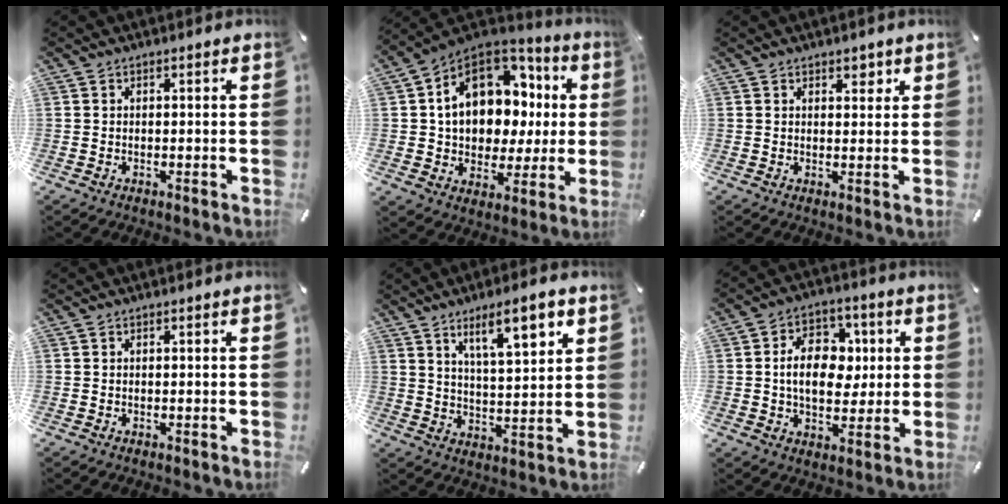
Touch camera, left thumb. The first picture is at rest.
{"total": 17.3, "force": [4.7, 12.6, 10.8], "torque": [-0.182, -0.020, 0.087]}
{"total": 2.3, "force": [1.6, 1.5, 0.8], "torque": [0.005, -0.009, 0.023]}
{"total": 0.0}
{"total": 11.5, "force": [6.9, 3.5, 8.4], "torque": [-0.123, -0.033, 0.112]}
{"total": 12.1, "force": [1.1, 8.7, 8.3], "torque": [-0.130, 0.012, 0.019]}